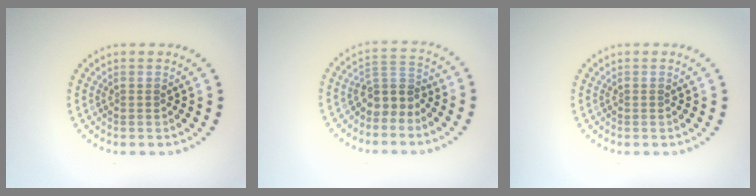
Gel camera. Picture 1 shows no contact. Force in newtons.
{"total": 2.9, "press": 2.1, "slide": 1.9}
{"total": 0.0}